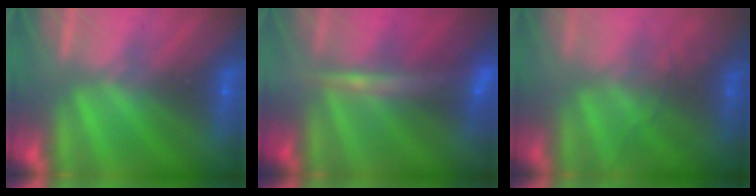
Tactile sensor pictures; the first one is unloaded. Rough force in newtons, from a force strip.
{"total": 4.8}
{"total": 8.6}